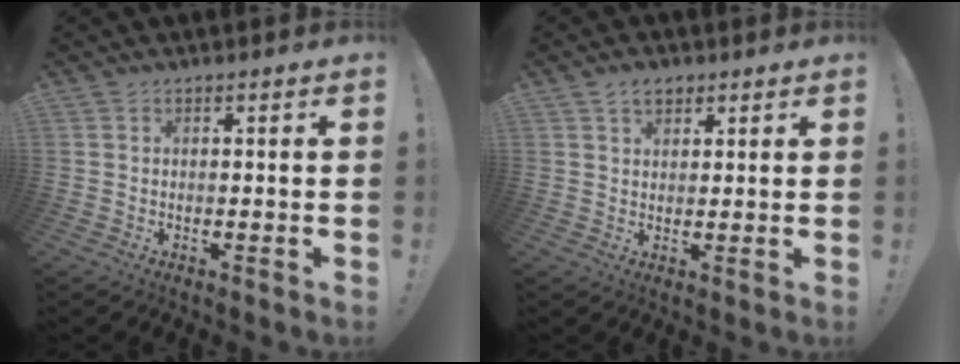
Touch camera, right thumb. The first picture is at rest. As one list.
[{"total": 4.2, "force": [2.6, 2.6, 2.0], "torque": [-0.024, -0.009, 0.045]}]